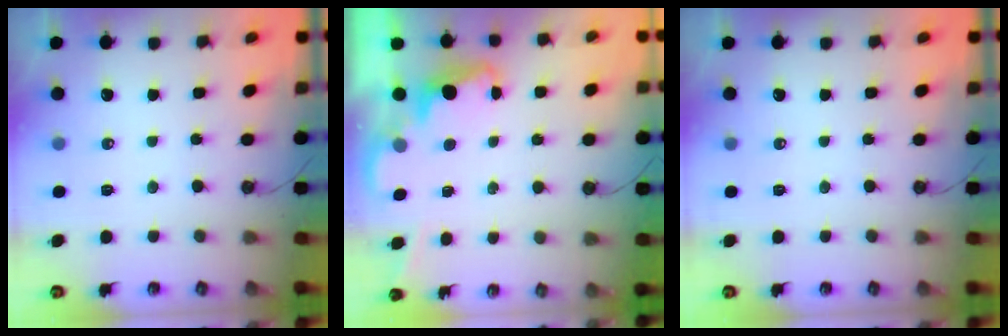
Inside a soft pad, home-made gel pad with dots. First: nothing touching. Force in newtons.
{"total": 2.3, "press": 2.2, "slide": 0.6}
{"total": 0.0}